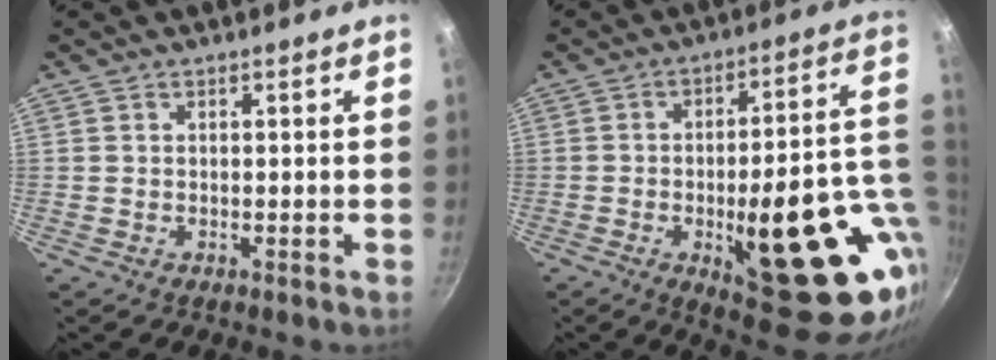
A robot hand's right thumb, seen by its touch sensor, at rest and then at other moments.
{"total": 27.7, "force": [-6.3, 8.5, 25.6], "torque": [-0.283, 0.011, -0.070]}